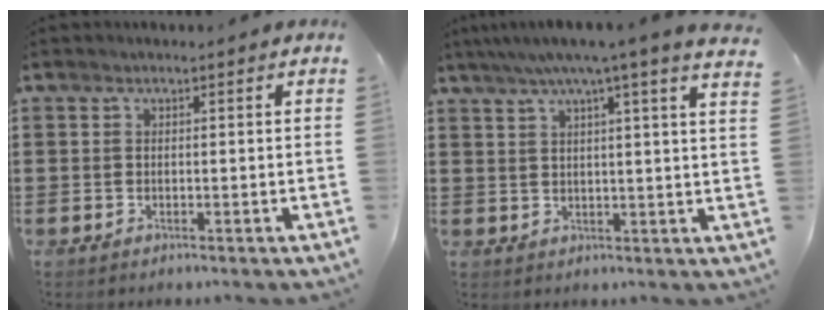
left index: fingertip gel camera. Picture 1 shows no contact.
{"total": 5.6, "force": [4.2, -0.4, 3.7], "torque": [-0.085, -0.014, 0.069]}